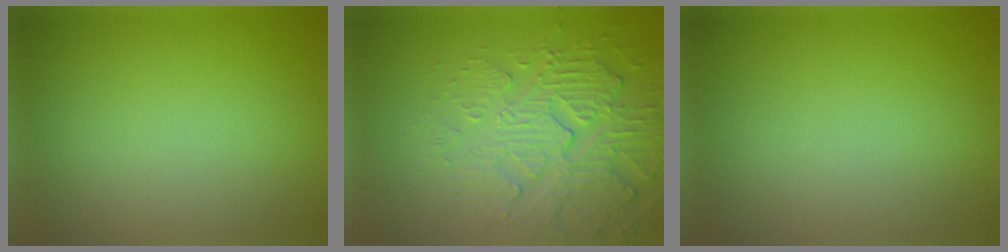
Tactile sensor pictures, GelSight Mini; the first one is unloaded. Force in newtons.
{"total": 4.8, "press": 4.7, "slide": 1.2}
{"total": 0.0}